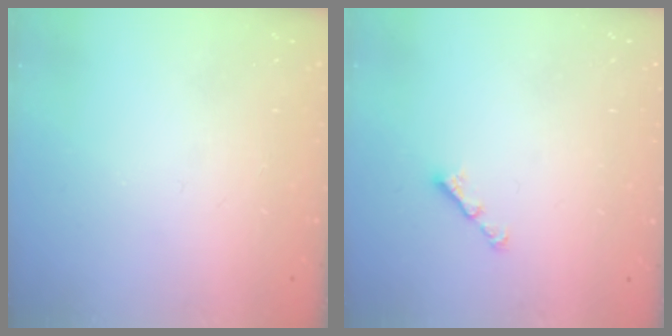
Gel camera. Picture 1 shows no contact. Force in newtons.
{"total": 2.8, "press": 2.7, "slide": 0.5}